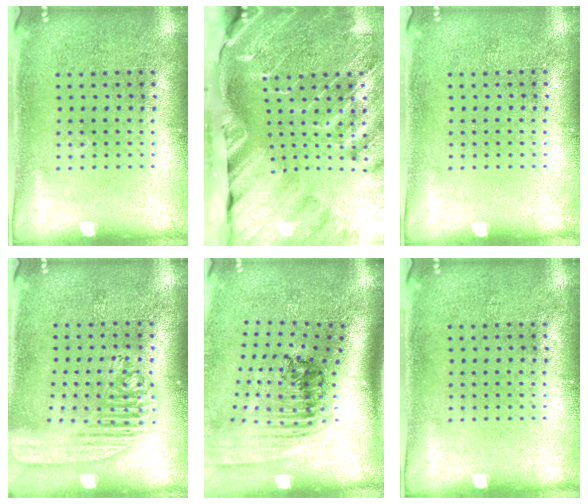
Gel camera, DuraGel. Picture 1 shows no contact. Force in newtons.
{"total": 4.0, "press": 3.2, "slide": 2.4}
{"total": 0.0}
{"total": 1.9, "press": 1.7, "slide": 0.9}
{"total": 2.4, "press": 1.7, "slide": 1.7}
{"total": 0.0}